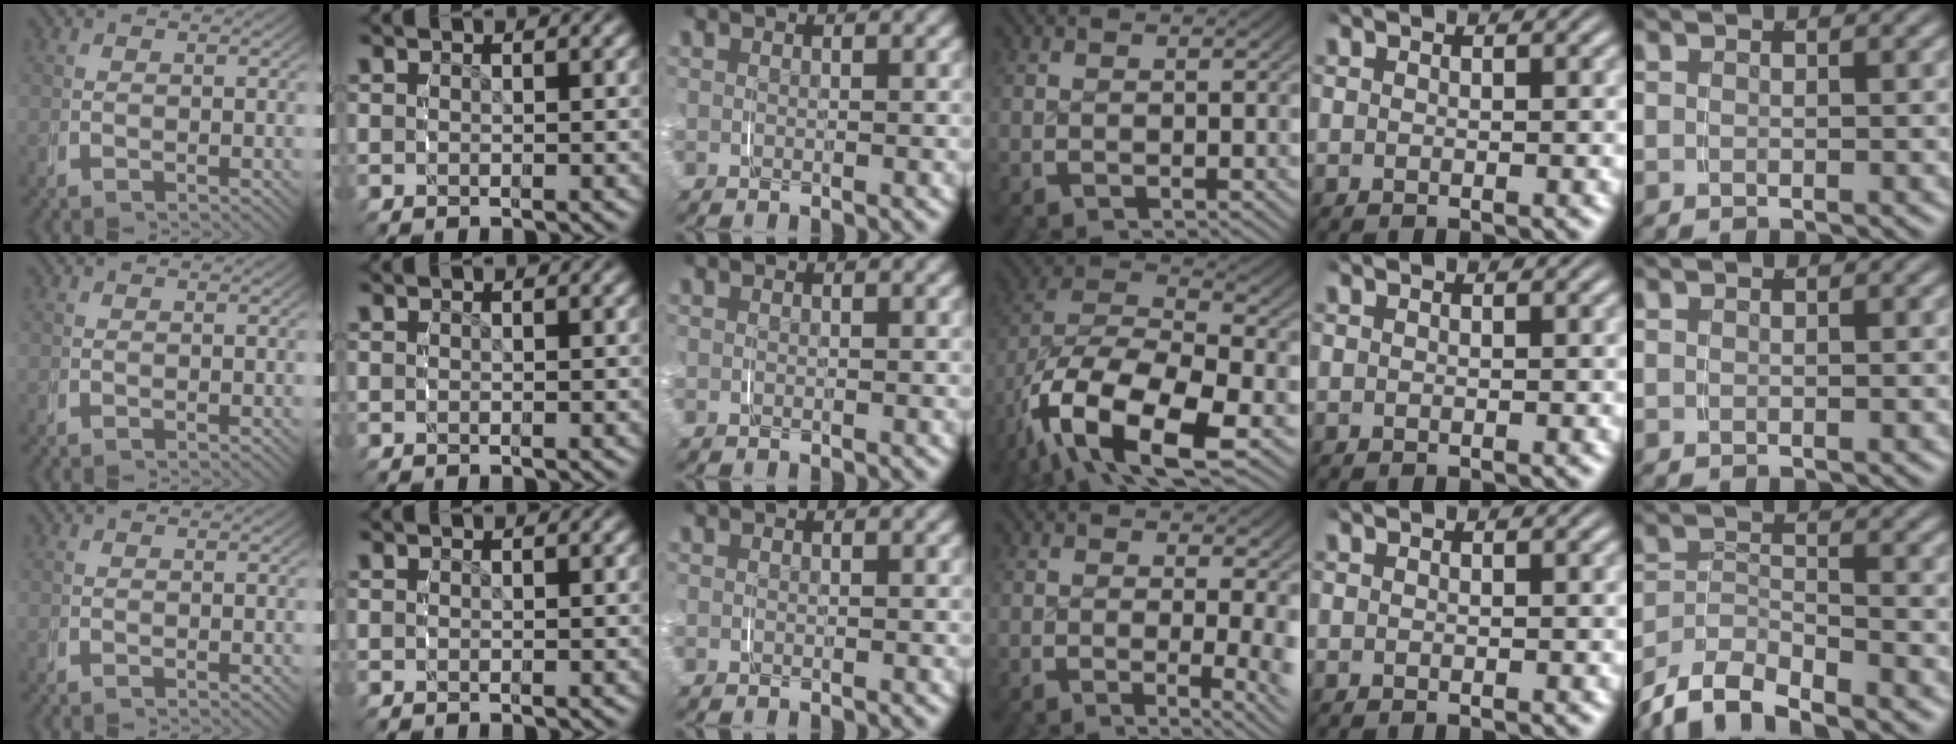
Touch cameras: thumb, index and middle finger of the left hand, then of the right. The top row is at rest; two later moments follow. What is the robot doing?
{"motion": "grasp_and_lifting", "object": "keyboard"}